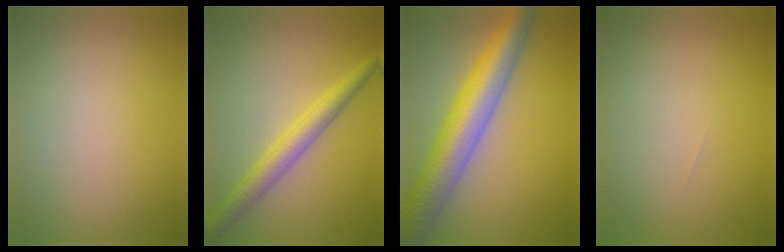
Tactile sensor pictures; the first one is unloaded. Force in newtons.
{"total": 3.9, "press": 3.9, "slide": 0.1}
{"total": 9.4, "press": 9.4, "slide": 0.1}
{"total": 0.0}